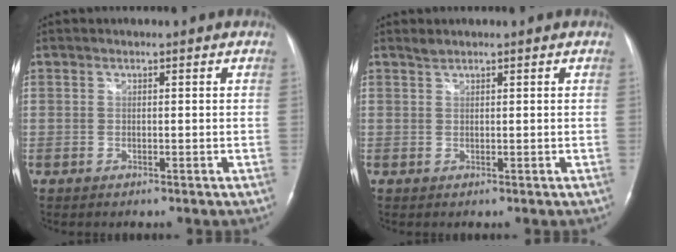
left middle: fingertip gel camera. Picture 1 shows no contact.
{"total": 0.7, "force": [0.7, 0.0, 0.1], "torque": [-0.007, 0.001, 0.017]}